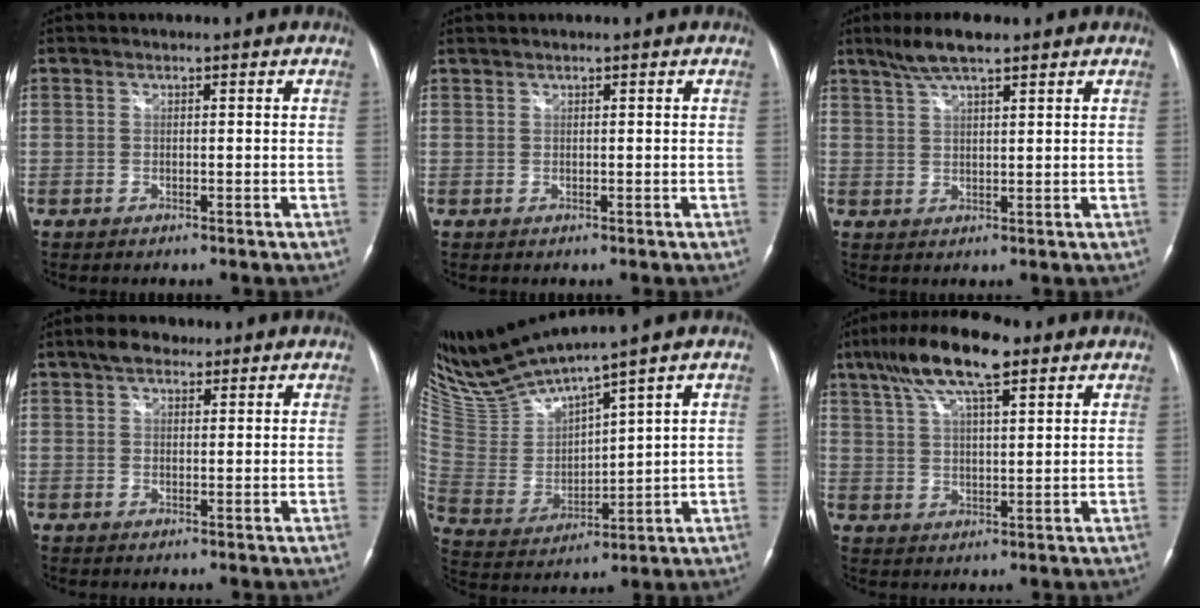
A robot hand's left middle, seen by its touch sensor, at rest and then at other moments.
{"total": 0.5, "force": [0.5, -0.1, 0.1], "torque": [-0.008, 0.009, 0.016]}
{"total": 5.9, "force": [4.4, 0.9, 3.8], "torque": [-0.080, 0.013, 0.081]}
{"total": 3.8, "force": [2.6, 2.2, 1.8], "torque": [-0.036, 0.015, 0.045]}
{"total": 13.1, "force": [11.9, -0.7, 5.4], "torque": [-0.125, -0.010, 0.247]}
{"total": 11.9, "force": [7.3, 2.9, 9.0], "torque": [-0.171, 0.028, 0.128]}